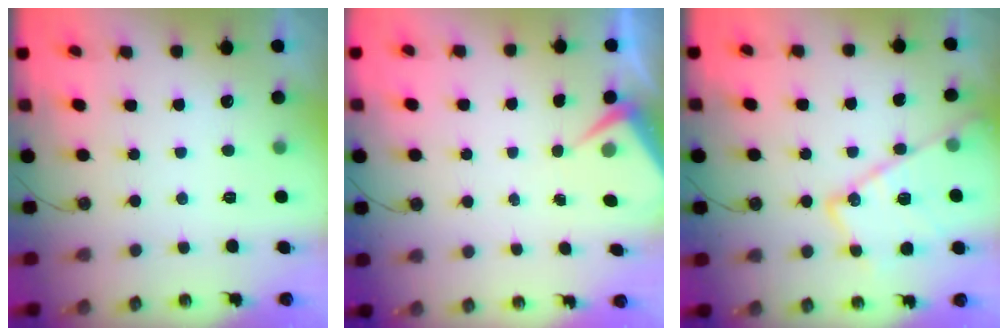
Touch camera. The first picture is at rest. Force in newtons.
{"total": 4.0, "press": 4.0, "slide": 0.5}
{"total": 16.6, "press": 16.6, "slide": 0.8}